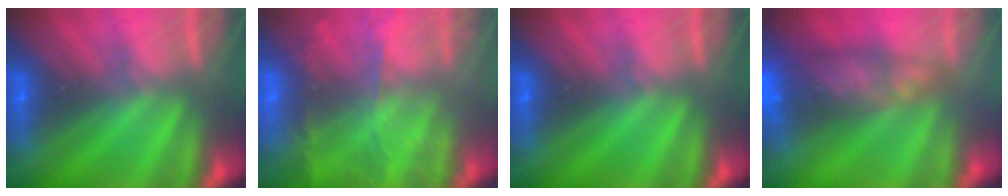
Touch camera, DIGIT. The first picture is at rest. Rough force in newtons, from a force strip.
{"total": 8.2}
{"total": 0.0}
{"total": 7.2}